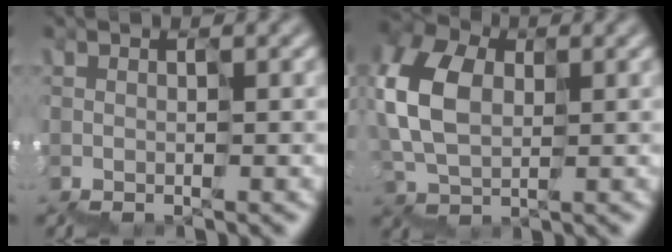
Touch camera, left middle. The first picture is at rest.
{"total": 5.4, "force": [1.5, 4.0, 3.4], "torque": [-0.124, 0.028, 0.021]}